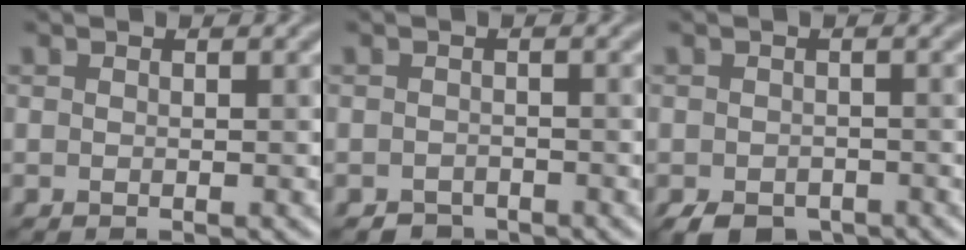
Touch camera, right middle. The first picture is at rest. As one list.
[{"total": 1.2, "force": [-1.1, 0.6, 0.0], "torque": [0.004, 0.002, -0.020]}, {"total": 3.5, "force": [-2.5, 1.9, 1.6], "torque": [-0.022, -0.011, -0.044]}]